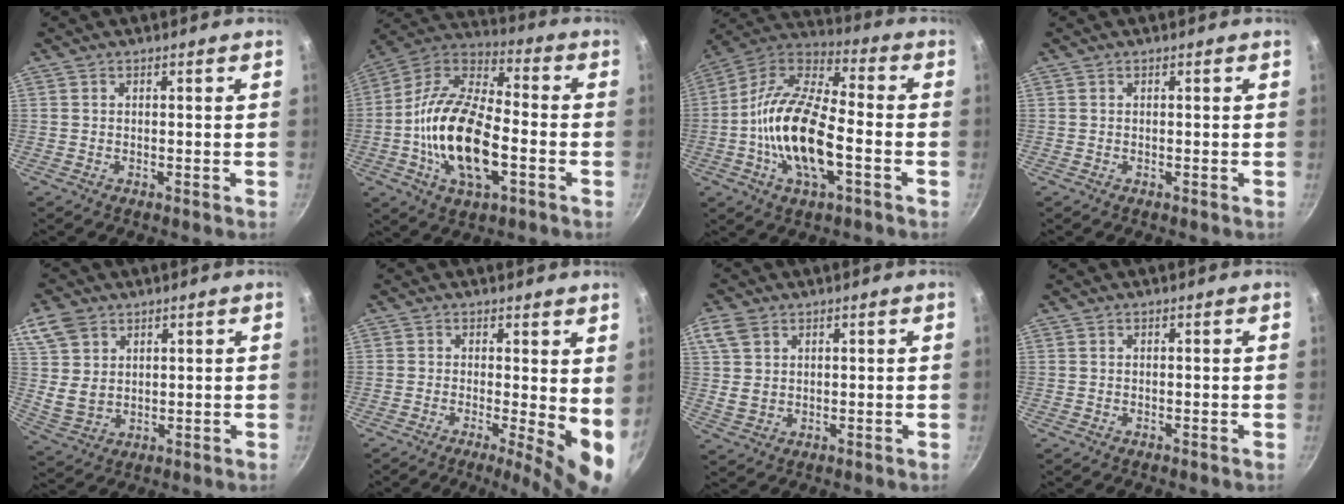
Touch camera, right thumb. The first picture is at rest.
{"total": 20.3, "force": [-4.7, 9.7, 17.2], "torque": [-0.315, 0.034, -0.104]}
{"total": 18.9, "force": [-4.3, 8.1, 16.5], "torque": [-0.308, 0.036, -0.101]}
{"total": 0.0}
{"total": 8.7, "force": [4.1, 6.7, 3.8], "torque": [-0.049, -0.021, 0.084]}
{"total": 8.0, "force": [-0.1, 2.5, 7.5], "torque": [-0.093, -0.016, -0.001]}
{"total": 5.9, "force": [2.7, 4.2, 3.1], "torque": [-0.051, -0.007, 0.054]}
{"total": 0.0}